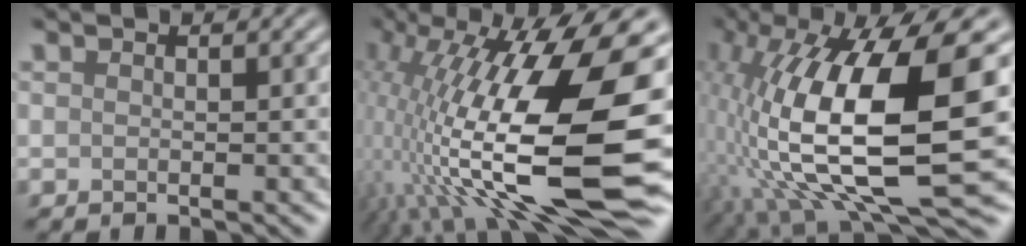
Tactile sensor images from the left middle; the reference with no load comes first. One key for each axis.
{"total": 17.0, "fx": -0.4, "fy": 6.2, "fz": 15.9, "tx": -0.302, "ty": 0.015, "tz": -0.010}
{"total": 15.6, "fx": -0.1, "fy": 5.5, "fz": 14.6, "tx": -0.272, "ty": 0.001, "tz": 0.005}